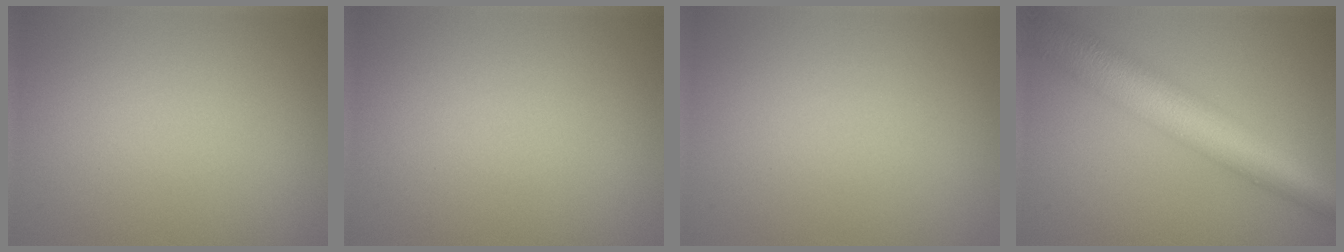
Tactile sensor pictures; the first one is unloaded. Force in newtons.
{"total": 0.0}
{"total": 0.0}
{"total": 8.9, "press": 8.9, "slide": 0.1}